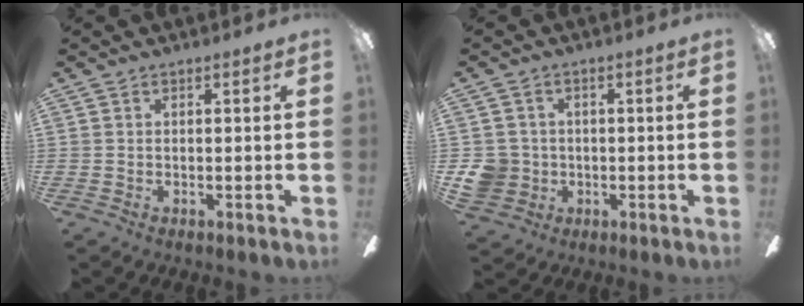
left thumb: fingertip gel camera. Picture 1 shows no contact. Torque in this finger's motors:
{"motor_torque": [-0.06, 0.07, 0.02, -0.01, 0.00]}